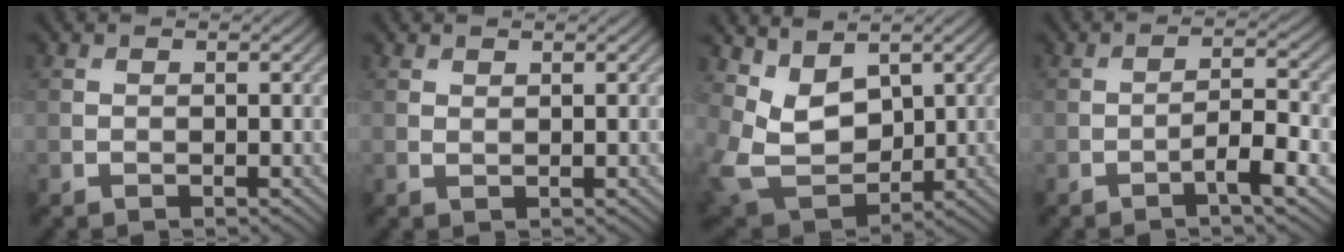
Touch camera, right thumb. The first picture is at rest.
{"total": 0.6, "force": [0.6, 0.1, 0.2], "torque": [-0.004, -0.002, 0.013]}
{"total": 7.0, "force": [3.4, 4.4, 4.2], "torque": [-0.112, -0.016, 0.061]}
{"total": 4.1, "force": [-2.0, 0.7, 3.5], "torque": [-0.061, 0.008, -0.042]}